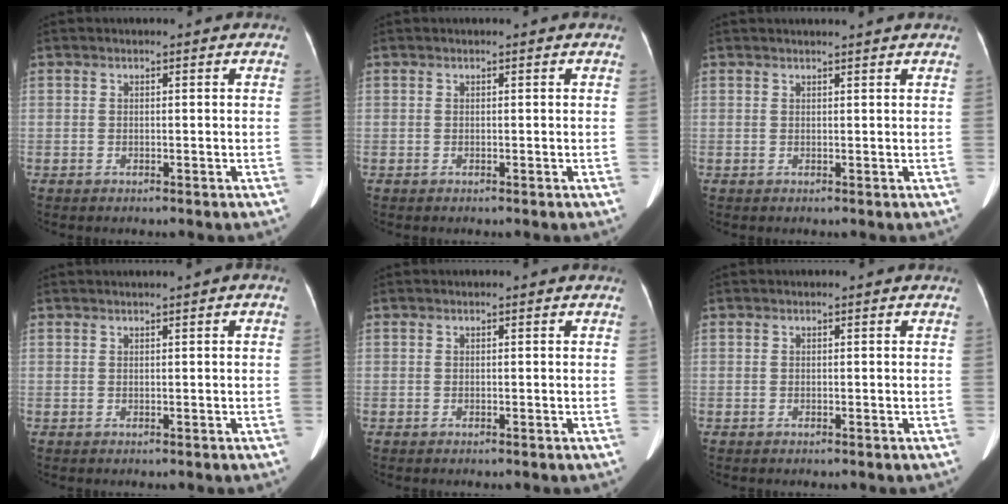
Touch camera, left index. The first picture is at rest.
{"total": 0.0}
{"total": 3.9, "force": [3.7, -0.4, 1.3], "torque": [-0.016, 0.018, 0.043]}
{"total": 1.0, "force": [0.5, -0.1, 0.9], "torque": [-0.018, 0.008, 0.009]}
{"total": 0.0}
{"total": 0.0}